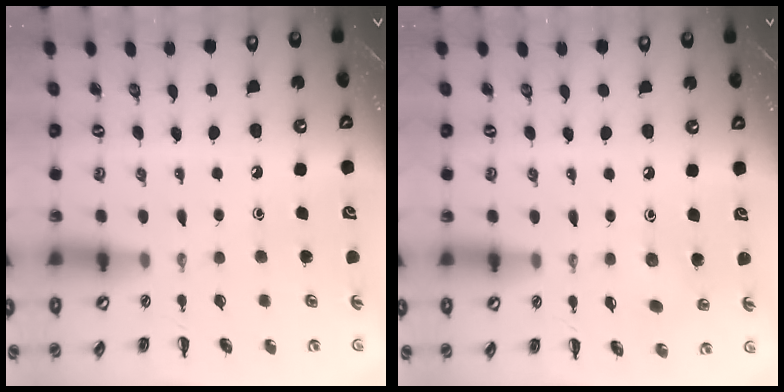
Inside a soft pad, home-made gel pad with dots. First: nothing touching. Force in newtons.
{"total": 4.1, "press": 3.9, "slide": 1.2}